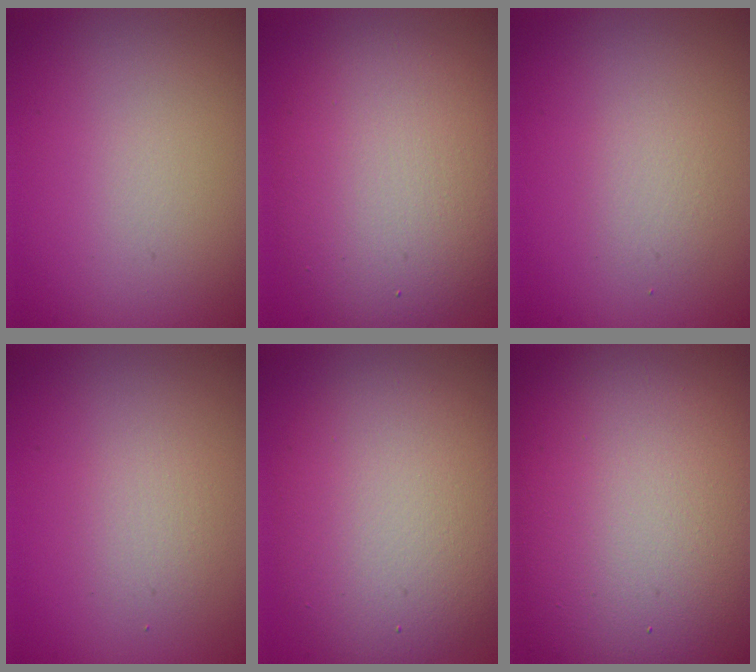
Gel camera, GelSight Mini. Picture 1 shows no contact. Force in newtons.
{"total": 8.6, "press": 8.6, "slide": 0.5}
{"total": 1.3, "press": 1.3, "slide": 0.0}
{"total": 1.5, "press": 1.5, "slide": 0.1}
{"total": 8.7, "press": 8.7, "slide": 0.7}
{"total": 20.1, "press": 20.1, "slide": 1.2}